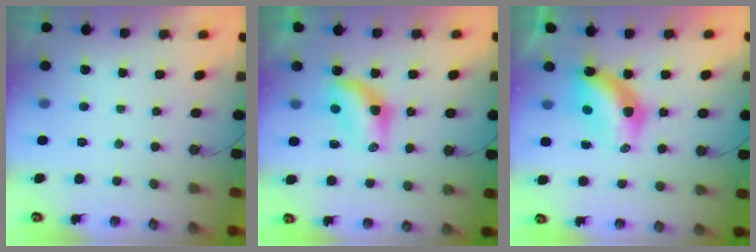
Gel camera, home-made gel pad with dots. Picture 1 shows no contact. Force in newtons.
{"total": 6.9, "press": 6.9, "slide": 0.4}
{"total": 9.1, "press": 9.1, "slide": 0.7}